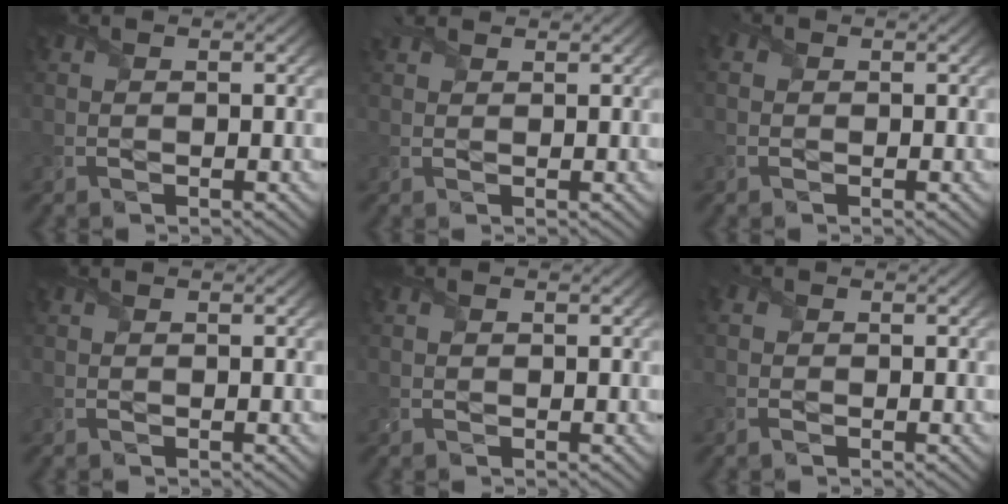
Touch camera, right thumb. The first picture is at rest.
{"total": 2.2, "force": [1.9, 0.8, 0.8], "torque": [-0.026, 0.012, 0.033]}
{"total": 1.2, "force": [0.0, 1.1, 0.5], "torque": [-0.016, 0.000, -0.003]}
{"total": 0.0}
{"total": 0.0}
{"total": 1.3, "force": [-0.3, 1.1, 0.7], "torque": [-0.021, 0.000, -0.012]}